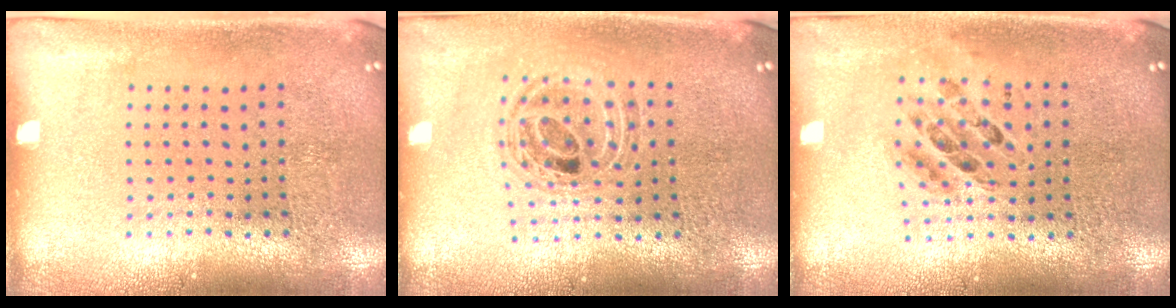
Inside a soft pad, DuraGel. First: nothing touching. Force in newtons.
{"total": 0.7, "press": 0.7, "slide": 0.1}
{"total": 0.7, "press": 0.7, "slide": 0.2}